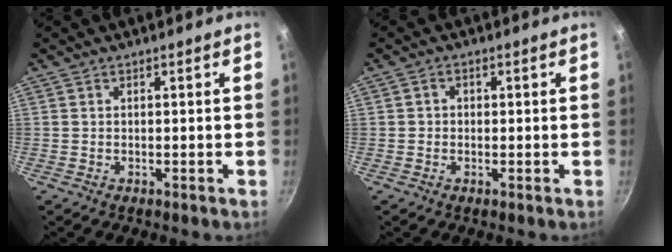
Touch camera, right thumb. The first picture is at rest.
{"total": 1.5, "force": [-0.1, 1.3, 0.6], "torque": [-0.006, 0.003, -0.004]}